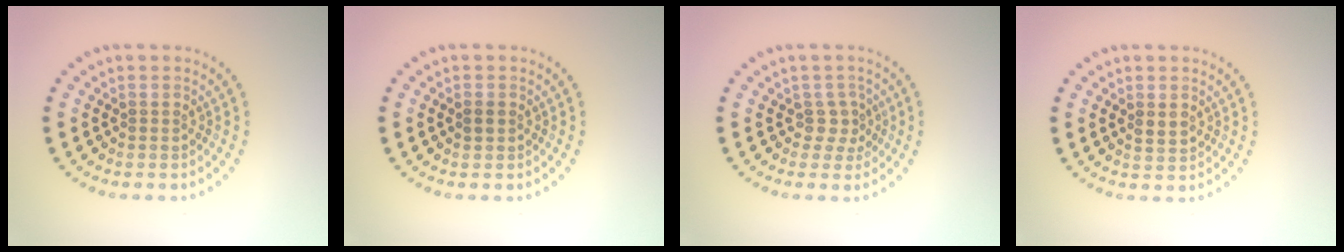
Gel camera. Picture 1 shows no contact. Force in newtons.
{"total": 0.8, "press": 0.8, "slide": 0.1}
{"total": 1.7, "press": 1.3, "slide": 1.1}
{"total": 1.5, "press": 1.4, "slide": 0.5}